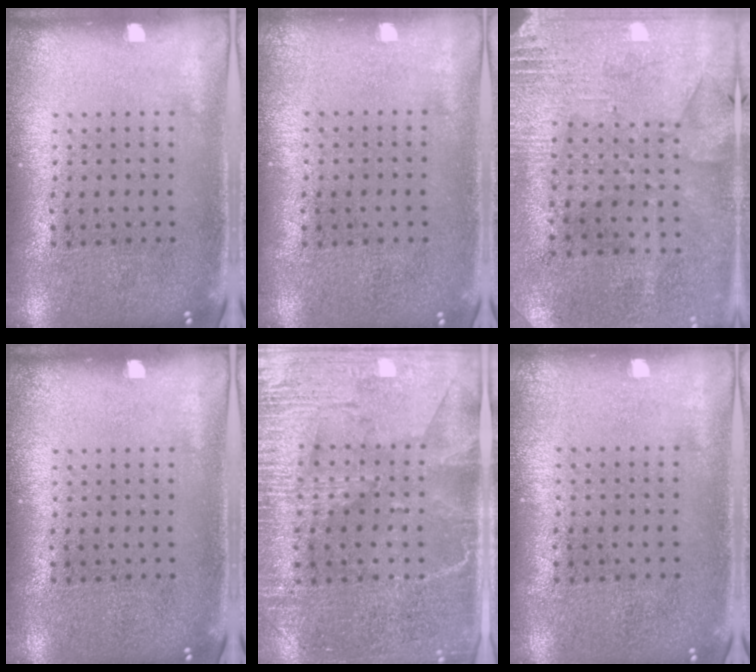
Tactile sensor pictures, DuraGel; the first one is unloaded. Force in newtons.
{"total": 0.0}
{"total": 2.7, "press": 2.2, "slide": 1.5}
{"total": 0.0}
{"total": 3.3, "press": 3.1, "slide": 1.4}
{"total": 0.0}